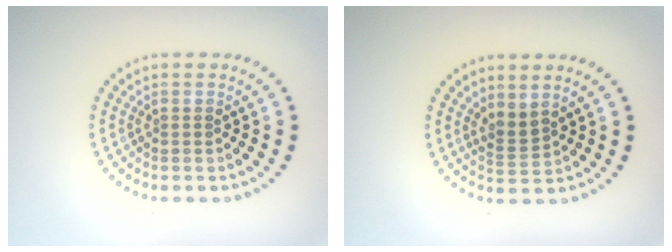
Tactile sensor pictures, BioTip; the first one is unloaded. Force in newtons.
{"total": 1.9, "press": 1.4, "slide": 1.3}